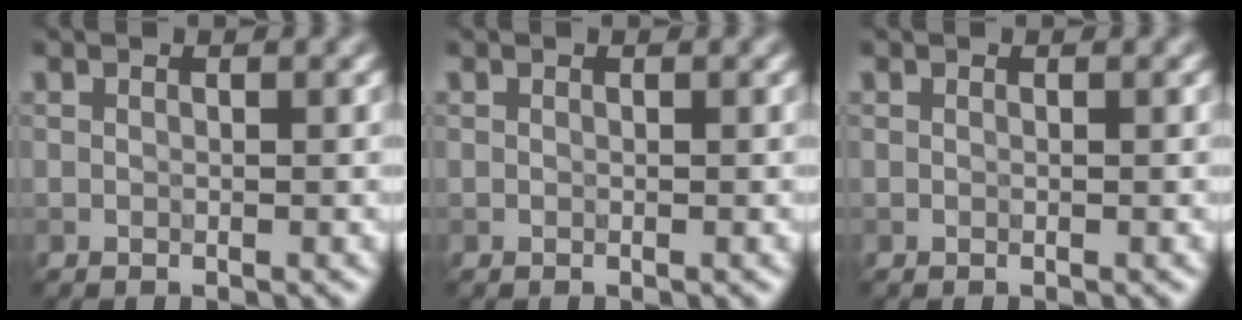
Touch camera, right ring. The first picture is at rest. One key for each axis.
{"total": 0.0}
{"total": 0.0}